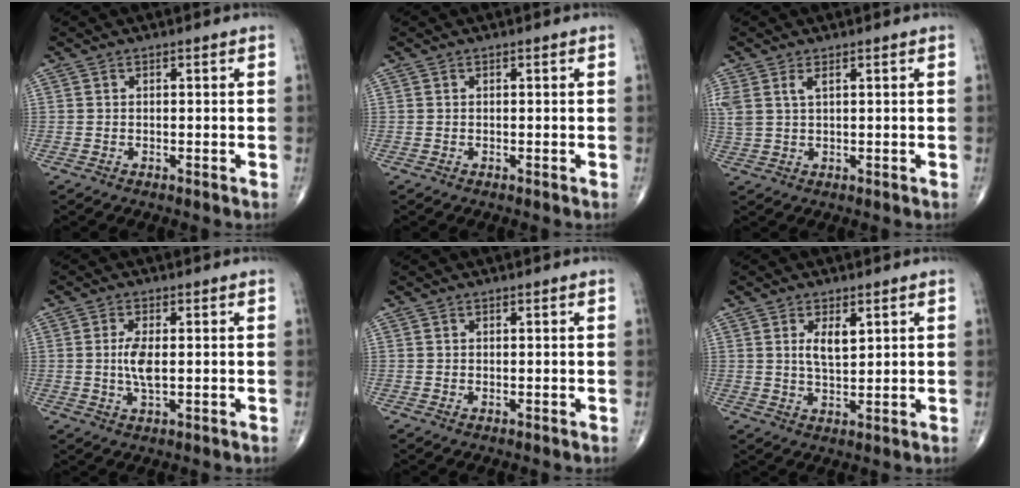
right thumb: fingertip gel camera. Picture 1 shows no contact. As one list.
[{"total": 0.0}, {"total": 4.1, "force": [1.8, 1.8, 3.2], "torque": [-0.085, 0.007, 0.045]}, {"total": 4.7, "force": [0.1, 1.8, 4.3], "torque": [-0.091, -0.008, 0.001]}, {"total": 0.0}, {"total": 4.7, "force": [1.8, 2.1, 3.8], "torque": [-0.059, -0.016, 0.034]}]